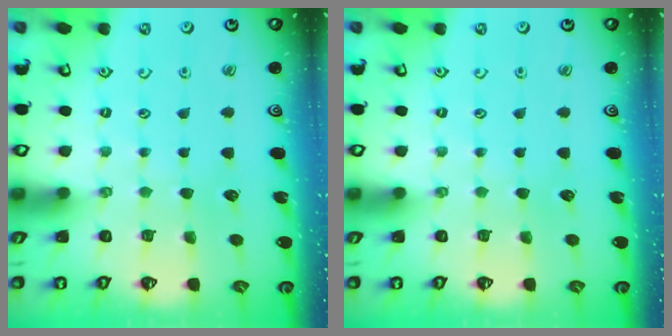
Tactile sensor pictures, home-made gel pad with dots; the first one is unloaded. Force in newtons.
{"total": 0.0}